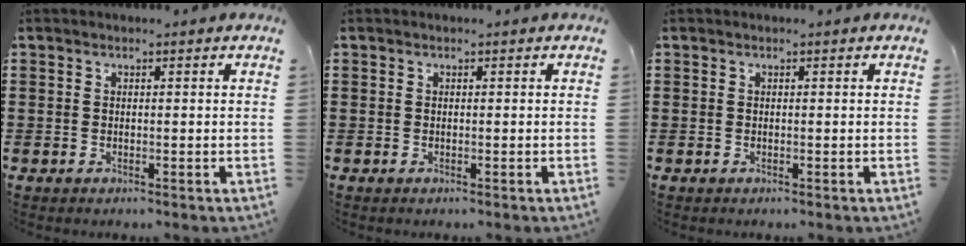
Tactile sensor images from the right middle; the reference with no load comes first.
{"total": 0.0}
{"total": 0.0}